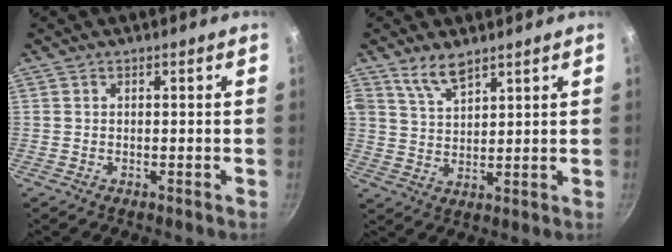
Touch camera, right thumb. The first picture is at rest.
{"total": 5.5, "force": [4.2, 2.1, 2.9], "torque": [-0.050, -0.025, 0.087]}